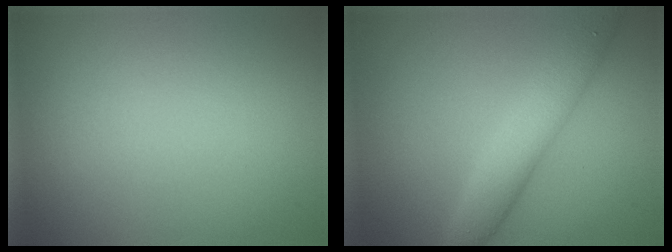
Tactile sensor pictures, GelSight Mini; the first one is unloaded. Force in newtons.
{"total": 4.6, "press": 4.6, "slide": 0.1}